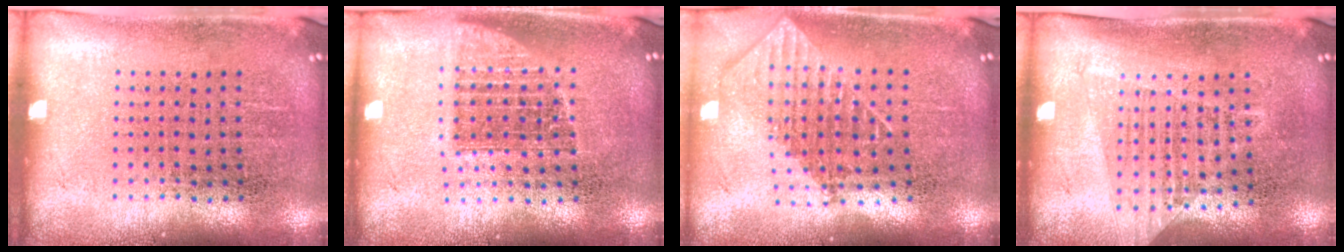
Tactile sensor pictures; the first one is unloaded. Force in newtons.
{"total": 1.3, "press": 1.0, "slide": 0.8}
{"total": 1.9, "press": 1.5, "slide": 1.3}
{"total": 1.3, "press": 1.2, "slide": 0.4}